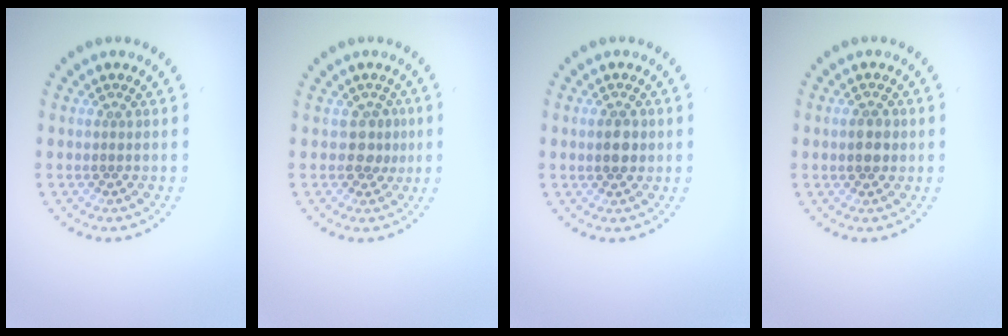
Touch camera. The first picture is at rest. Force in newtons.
{"total": 1.8, "press": 1.6, "slide": 1.0}
{"total": 2.4, "press": 2.4, "slide": 0.2}
{"total": 2.4, "press": 2.4, "slide": 0.1}